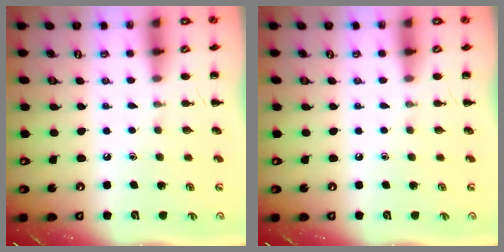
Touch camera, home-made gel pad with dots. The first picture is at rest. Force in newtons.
{"total": 0.0}